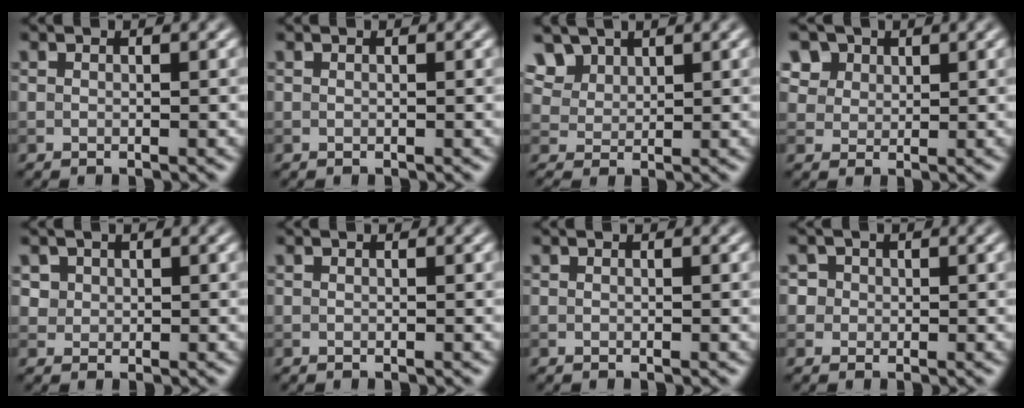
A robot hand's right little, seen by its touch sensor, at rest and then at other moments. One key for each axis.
{"total": 0.0}
{"total": 3.5, "fx": 2.3, "fy": 2.1, "fz": 1.5, "tx": -0.051, "ty": 0.000, "tz": 0.056}
{"total": 5.0, "fx": 3.0, "fy": 3.5, "fz": 1.9, "tx": -0.054, "ty": 0.003, "tz": 0.055}
{"total": 1.7, "fx": 0.8, "fy": 1.4, "fz": 0.4, "tx": -0.010, "ty": -0.007, "tz": 0.031}
{"total": 0.0}
{"total": 0.0}
{"total": 2.8, "fx": 1.0, "fy": 2.4, "fz": 0.9, "tx": 0.001, "ty": 0.012, "tz": 0.006}